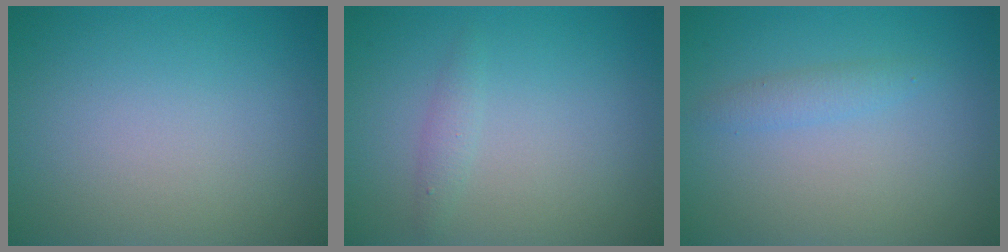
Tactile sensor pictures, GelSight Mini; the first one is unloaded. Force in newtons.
{"total": 1.0, "press": 1.0, "slide": 0.1}
{"total": 1.3, "press": 1.3, "slide": 0.1}